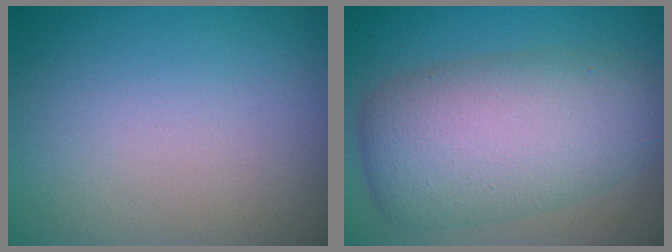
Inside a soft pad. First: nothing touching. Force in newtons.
{"total": 8.7, "press": 8.7, "slide": 0.4}